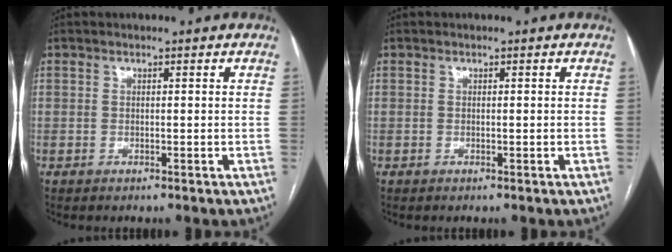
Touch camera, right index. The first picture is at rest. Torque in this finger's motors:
{"motor_torque": [-0.16, -0.08, 0.03, 0.02]}